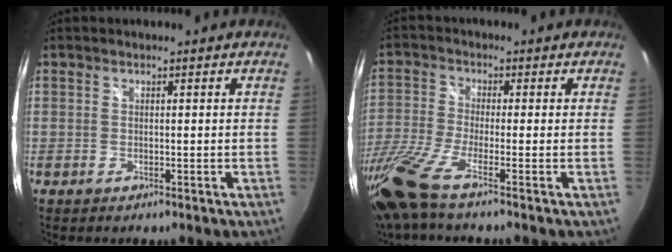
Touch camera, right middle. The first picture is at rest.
{"total": 11.4, "force": [-8.3, 0.0, 7.8], "torque": [-0.182, -0.041, -0.166]}